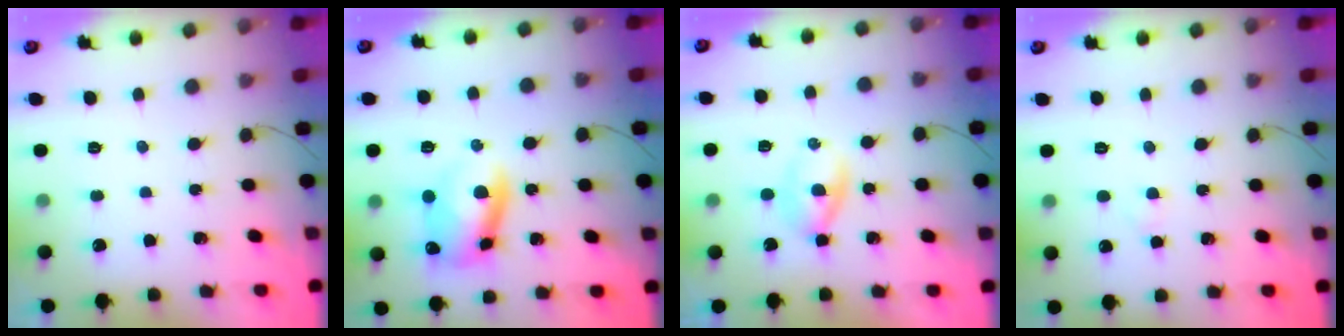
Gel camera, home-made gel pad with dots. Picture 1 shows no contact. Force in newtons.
{"total": 10.1, "press": 10.0, "slide": 1.0}
{"total": 2.8, "press": 2.5, "slide": 1.3}
{"total": 1.3, "press": 1.1, "slide": 0.7}